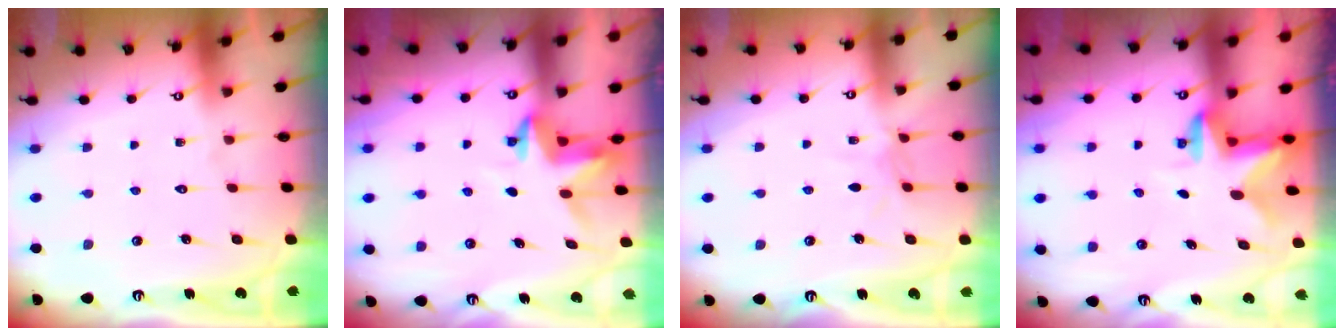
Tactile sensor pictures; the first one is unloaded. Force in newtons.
{"total": 3.9, "press": 3.9, "slide": 0.3}
{"total": 4.2, "press": 4.2, "slide": 0.2}
{"total": 2.4, "press": 2.3, "slide": 0.4}